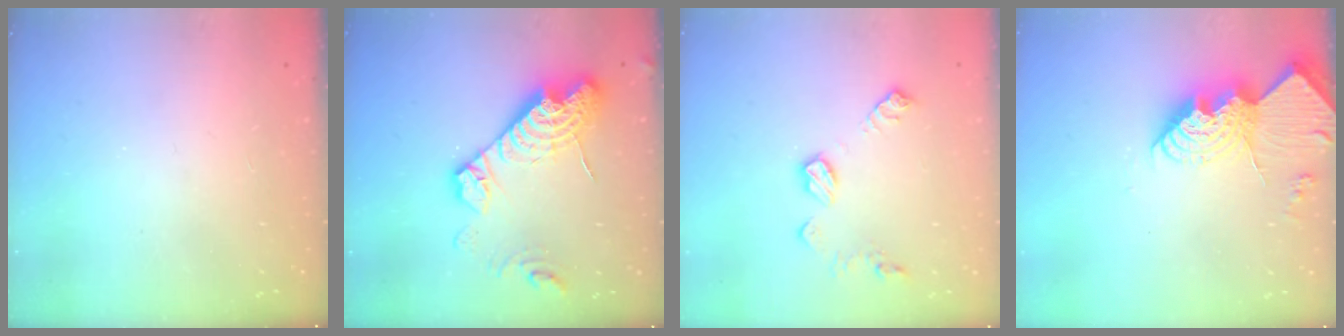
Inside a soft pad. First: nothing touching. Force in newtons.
{"total": 18.7, "press": 18.6, "slide": 1.6}
{"total": 9.0, "press": 9.0, "slide": 0.3}
{"total": 17.5, "press": 17.5, "slide": 1.7}